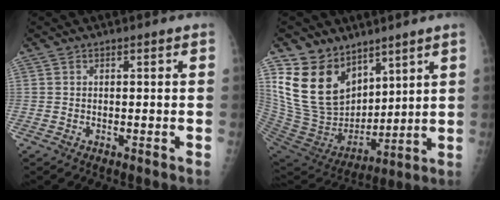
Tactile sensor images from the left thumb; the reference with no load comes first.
{"total": 18.3, "force": [11.2, 12.0, 8.1], "torque": [-0.117, -0.058, 0.236]}